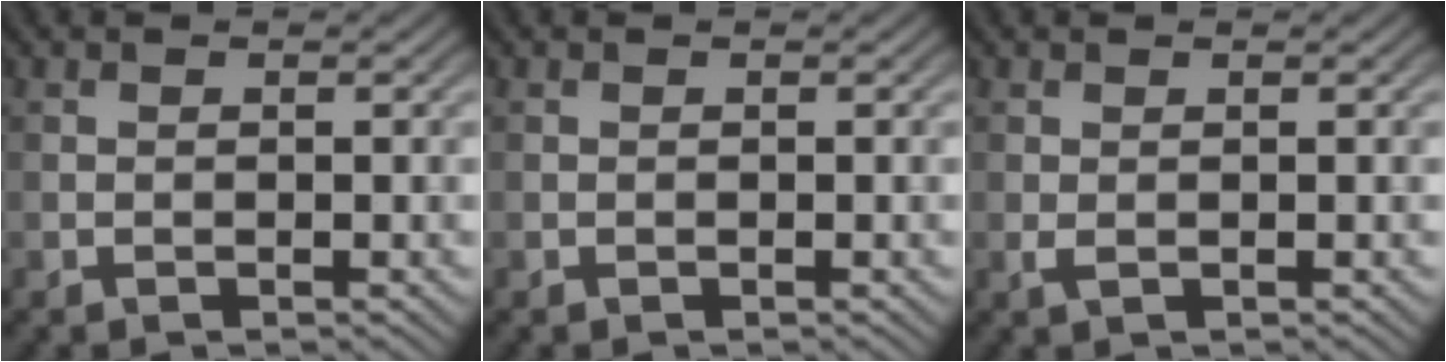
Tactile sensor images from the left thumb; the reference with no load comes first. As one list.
[{"total": 0.0}, {"total": 0.7, "force": [0.1, 0.3, 0.6], "torque": [-0.017, -0.001, 0.002]}]